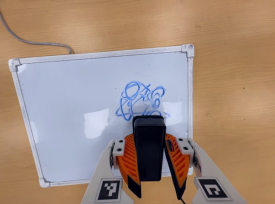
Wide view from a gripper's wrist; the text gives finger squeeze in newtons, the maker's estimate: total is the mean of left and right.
{"total": 10.4, "left": 8.9, "right": 11.8}